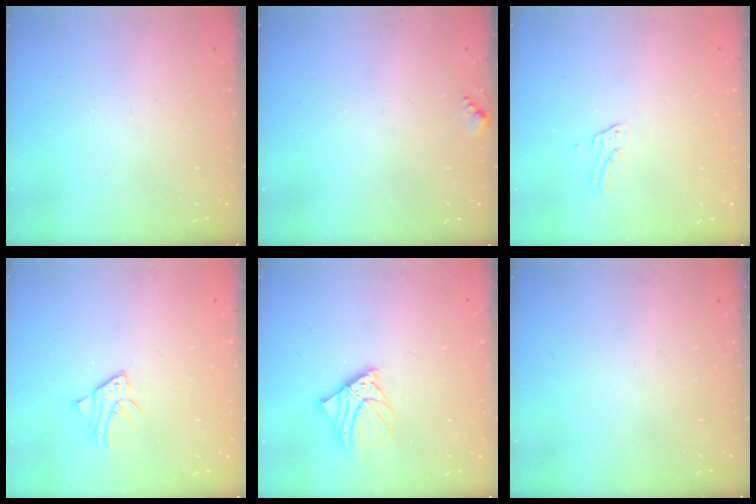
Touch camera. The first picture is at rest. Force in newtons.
{"total": 3.9, "press": 3.9, "slide": 0.5}
{"total": 2.7, "press": 2.7, "slide": 0.1}
{"total": 2.8, "press": 2.8, "slide": 0.3}
{"total": 7.0, "press": 6.9, "slide": 1.0}
{"total": 0.0}